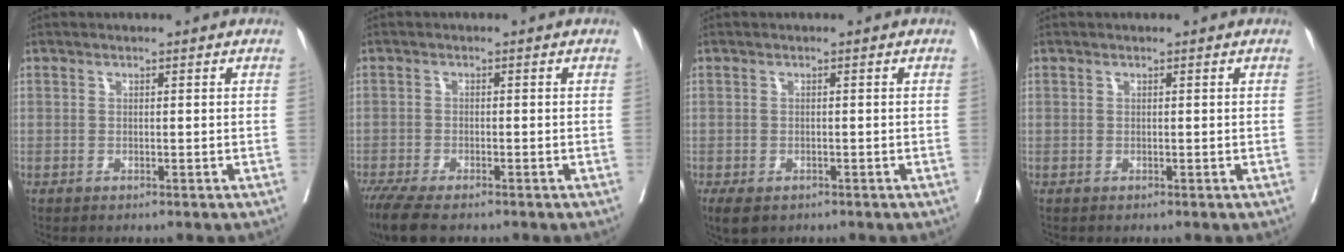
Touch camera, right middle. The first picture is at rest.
{"total": 7.0, "force": [-5.5, 1.8, 4.1], "torque": [-0.072, -0.016, -0.090]}
{"total": 3.9, "force": [-2.6, 2.2, 1.9], "torque": [-0.033, -0.008, -0.038]}
{"total": 0.0}